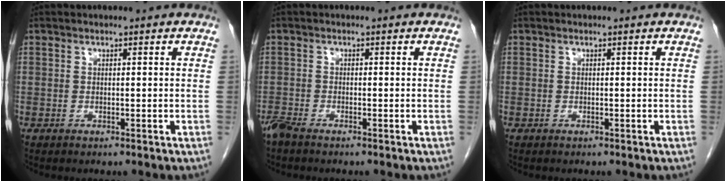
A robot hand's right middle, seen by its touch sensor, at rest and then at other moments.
{"total": 1.9, "force": [-1.7, 0.1, 0.9], "torque": [-0.025, -0.005, -0.036]}
{"total": 0.0}